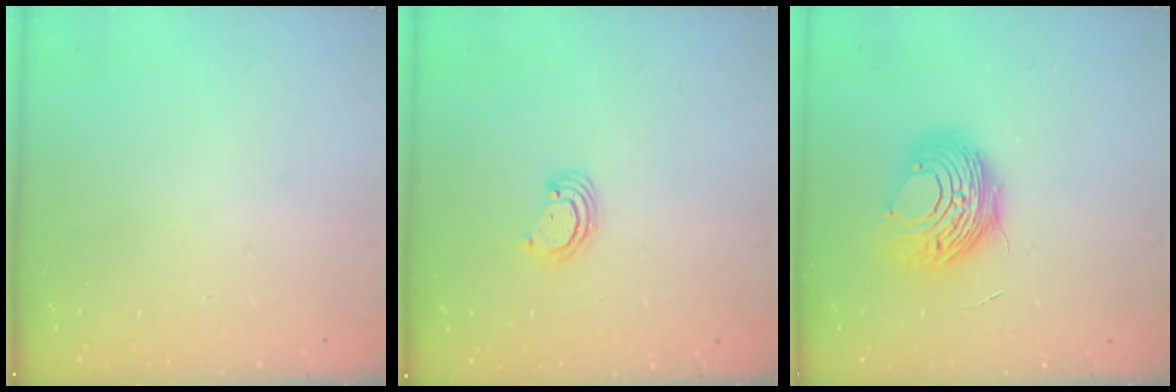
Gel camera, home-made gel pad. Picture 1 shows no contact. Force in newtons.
{"total": 3.3, "press": 3.3, "slide": 0.3}
{"total": 11.0, "press": 11.0, "slide": 0.6}